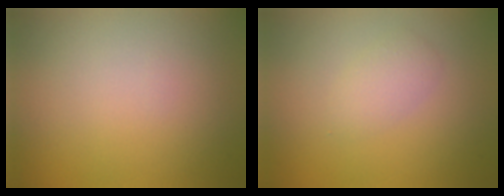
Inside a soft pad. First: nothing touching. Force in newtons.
{"total": 1.7, "press": 1.7, "slide": 0.1}